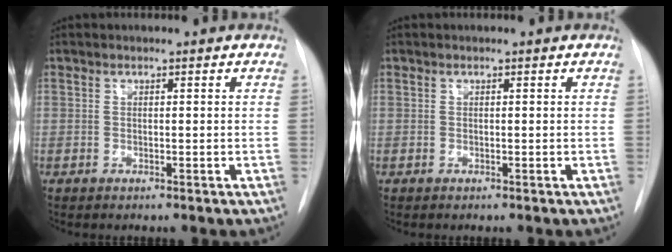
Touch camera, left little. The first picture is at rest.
{"total": 0.0}